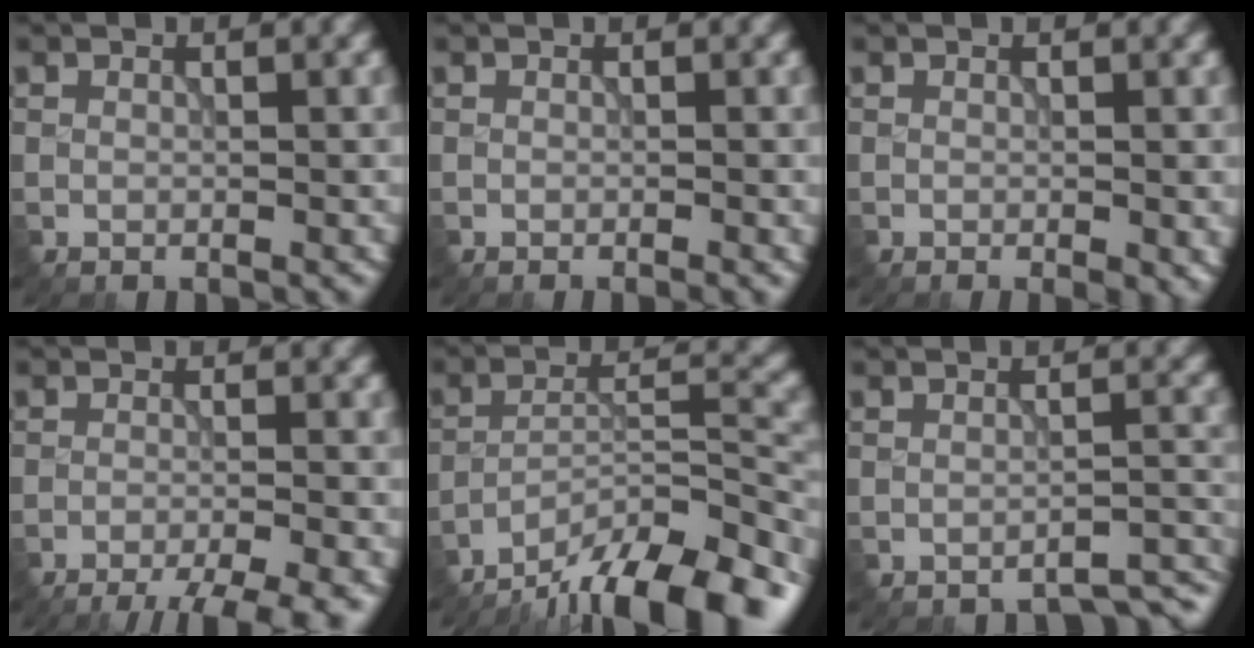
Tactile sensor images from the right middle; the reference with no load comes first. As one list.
[{"total": 0.5, "force": [-0.3, 0.0, 0.4], "torque": [-0.006, -0.002, -0.006]}, {"total": 1.4, "force": [-0.5, 0.3, 1.3], "torque": [-0.019, -0.005, -0.006]}, {"total": 7.6, "force": [-6.3, 1.5, 4.1], "torque": [-0.052, -0.012, -0.085]}, {"total": 14.8, "force": [-12.2, 3.6, 7.6], "torque": [-0.128, 0.002, -0.184]}, {"total": 2.0, "force": [-1.9, 0.2, 0.6], "torque": [-0.001, 0.001, -0.030]}]